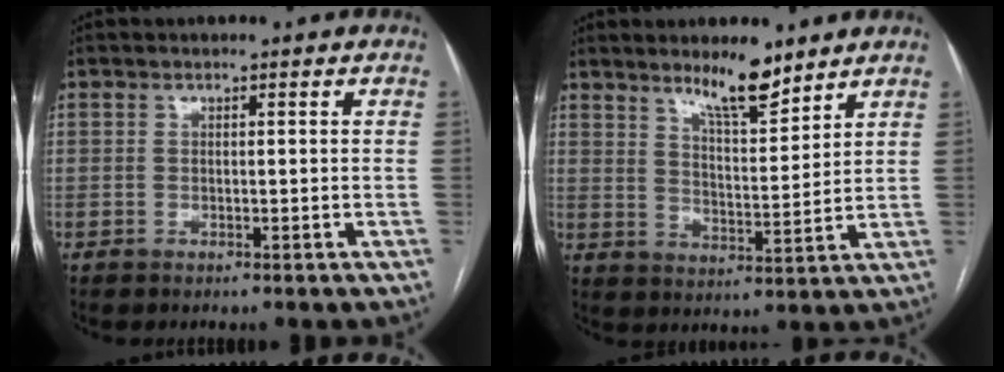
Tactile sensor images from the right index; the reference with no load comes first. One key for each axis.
{"total": 7.7, "fx": 6.1, "fy": 1.6, "fz": 4.4, "tx": -0.077, "ty": -0.009, "tz": 0.107}